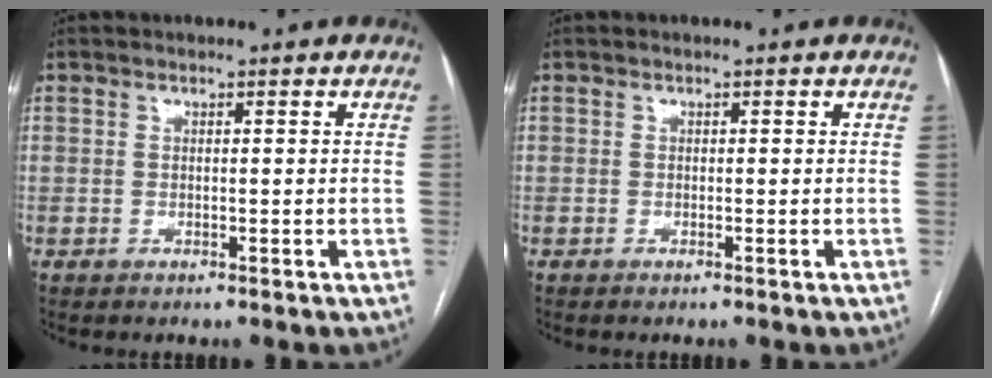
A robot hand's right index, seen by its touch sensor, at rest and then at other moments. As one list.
[{"total": 0.0}]